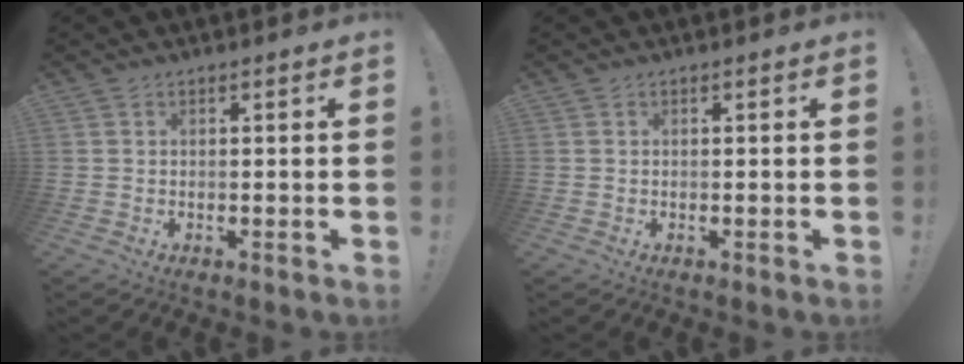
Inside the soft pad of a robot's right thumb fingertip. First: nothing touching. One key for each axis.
{"total": 0.0}